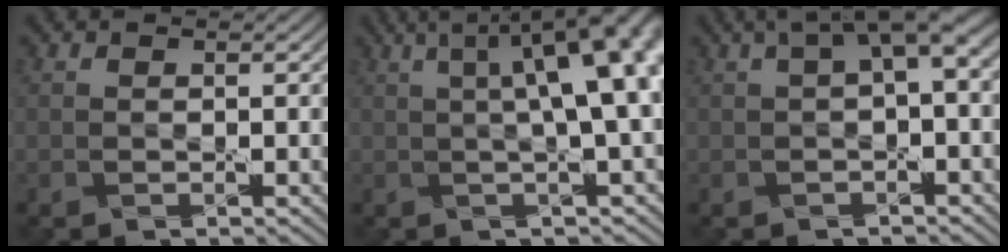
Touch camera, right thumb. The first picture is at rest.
{"total": 14.2, "force": [2.9, 4.2, 13.3], "torque": [-0.140, 0.051, 0.037]}
{"total": 5.2, "force": [1.4, 1.3, 4.9], "torque": [-0.069, 0.017, 0.019]}